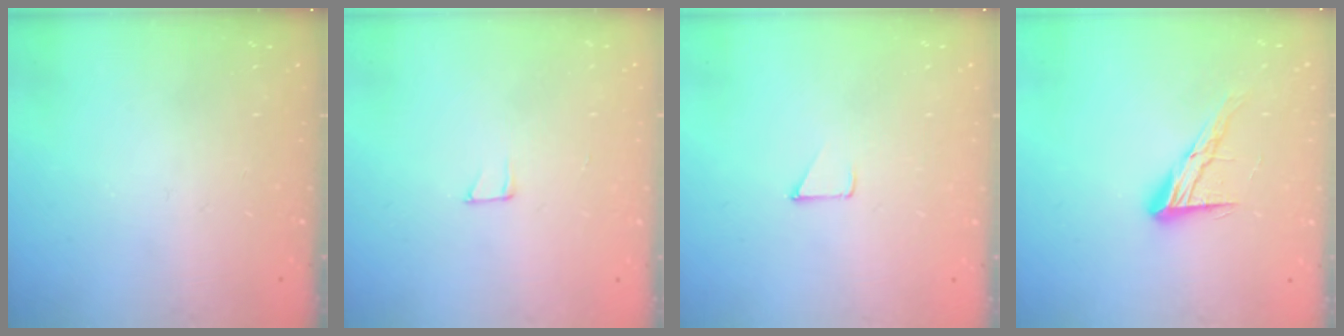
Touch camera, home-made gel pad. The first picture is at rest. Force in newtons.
{"total": 4.3, "press": 4.3, "slide": 0.4}
{"total": 2.9, "press": 2.8, "slide": 0.3}
{"total": 10.6, "press": 10.6, "slide": 0.8}